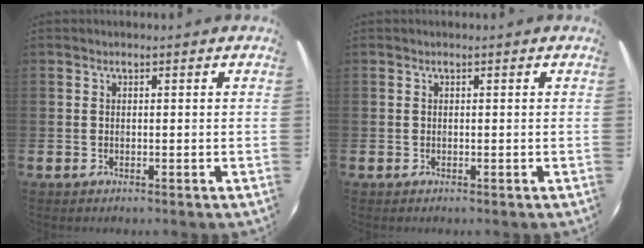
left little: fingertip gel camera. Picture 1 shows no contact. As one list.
[{"total": 0.0}]